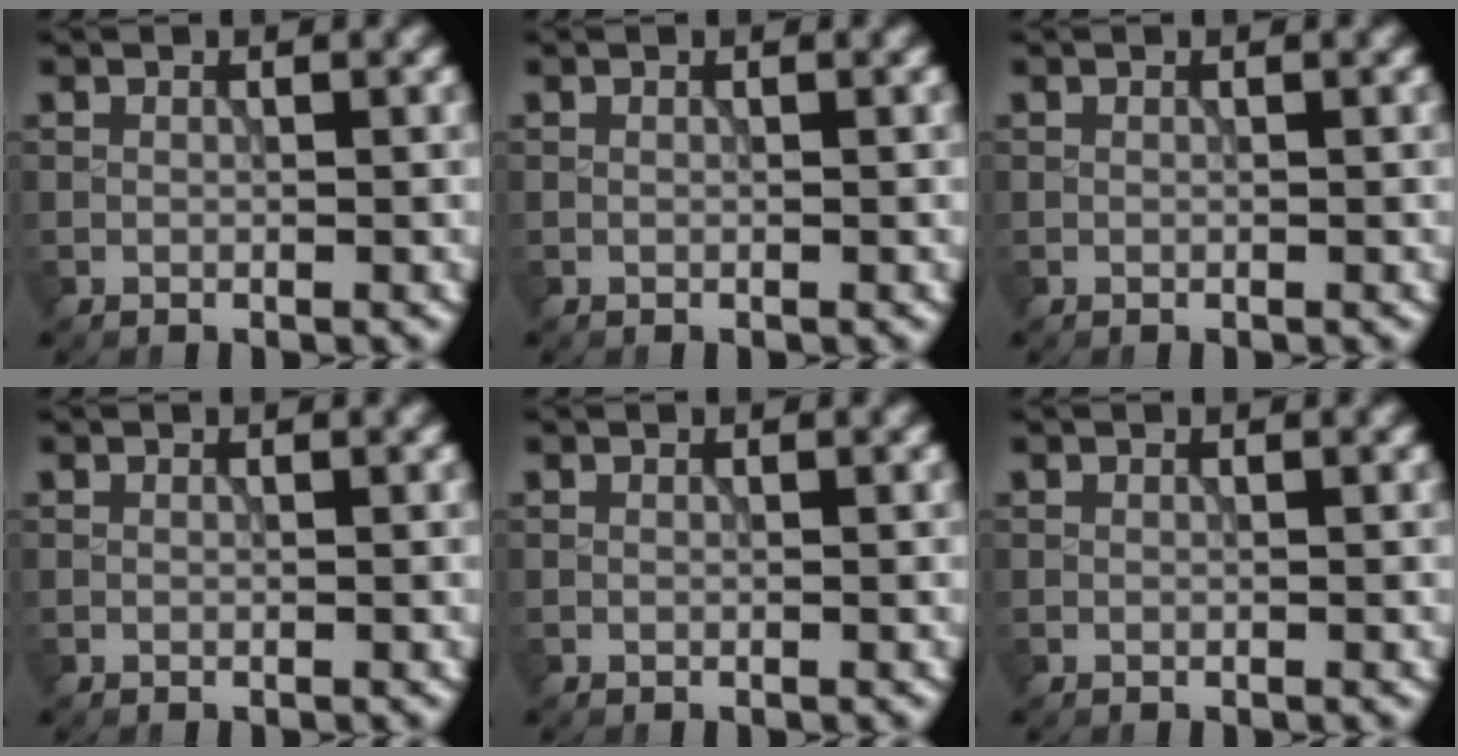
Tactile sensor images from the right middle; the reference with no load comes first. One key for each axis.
{"total": 0.0}
{"total": 0.0}
{"total": 0.0}
{"total": 0.0}
{"total": 0.0}